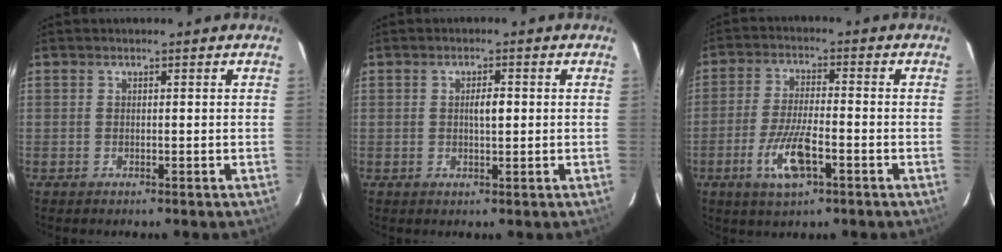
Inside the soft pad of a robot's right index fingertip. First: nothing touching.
{"total": 2.4, "force": [0.2, 0.6, 2.3], "torque": [-0.041, 0.001, 0.004]}
{"total": 8.0, "force": [-3.4, 1.7, 7.0], "torque": [-0.142, -0.009, -0.059]}